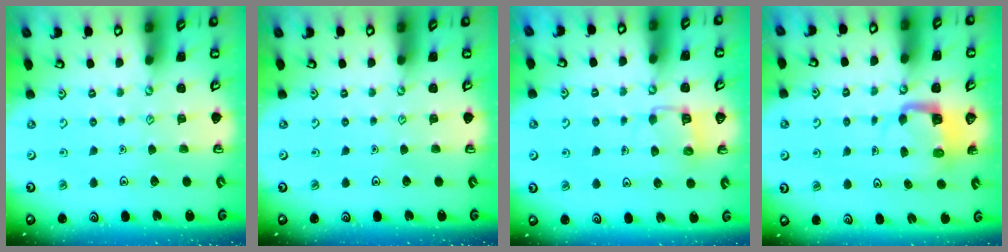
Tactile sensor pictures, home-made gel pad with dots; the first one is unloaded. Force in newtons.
{"total": 0.0}
{"total": 5.5, "press": 5.5, "slide": 0.3}
{"total": 4.4, "press": 4.4, "slide": 0.1}